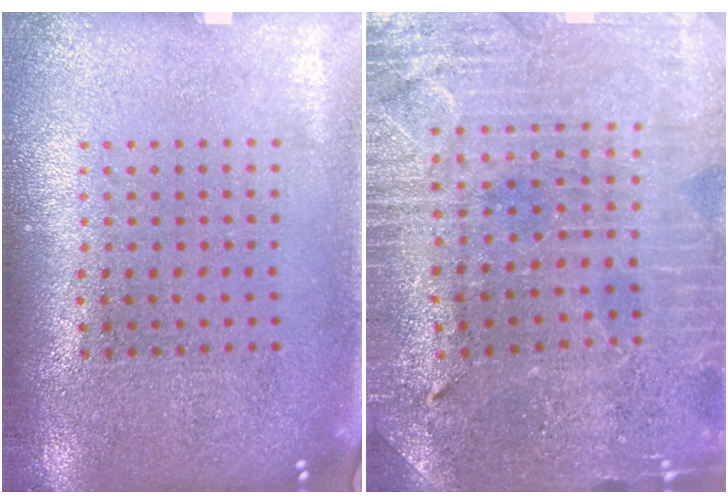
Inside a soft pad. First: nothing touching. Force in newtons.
{"total": 1.8, "press": 1.8, "slide": 0.4}